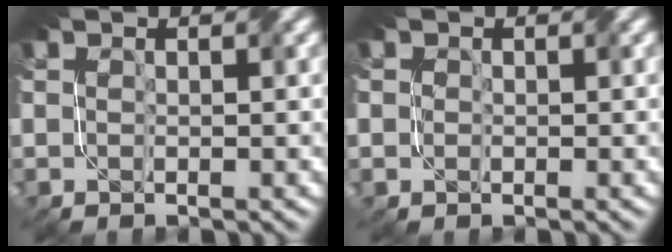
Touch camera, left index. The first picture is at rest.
{"total": 0.8, "force": [0.2, 0.8, -0.1], "torque": [-0.003, 0.003, 0.003]}